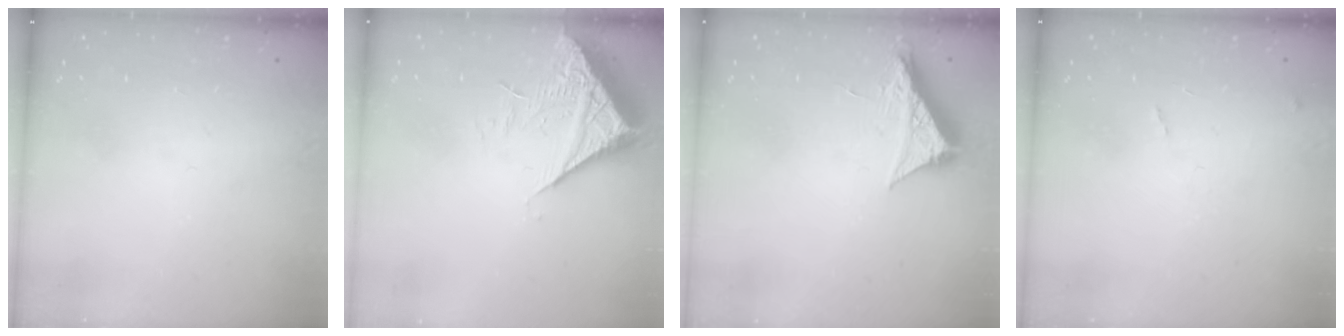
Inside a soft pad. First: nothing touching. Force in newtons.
{"total": 7.2, "press": 7.2, "slide": 0.8}
{"total": 8.6, "press": 8.6, "slide": 0.4}
{"total": 6.8, "press": 6.8, "slide": 0.6}